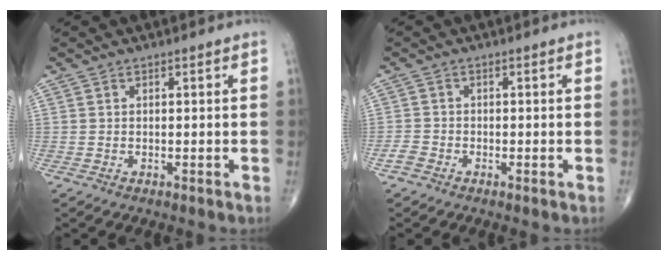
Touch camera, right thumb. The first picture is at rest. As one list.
[{"total": 1.7, "force": [-1.2, 1.0, 0.7], "torque": [-0.009, 0.001, -0.029]}]